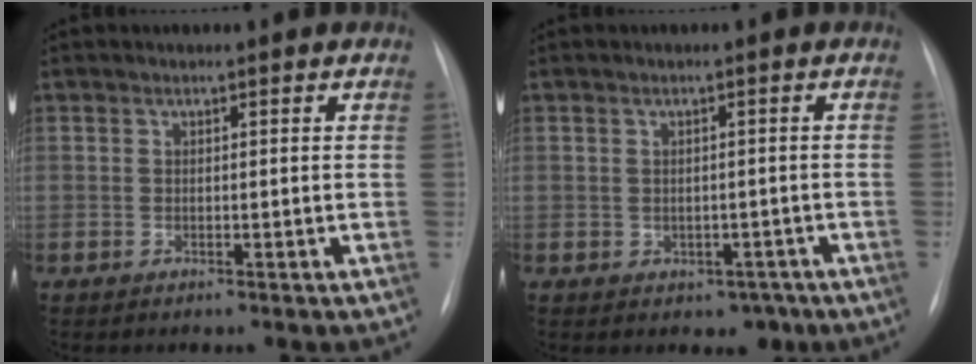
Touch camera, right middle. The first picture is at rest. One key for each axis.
{"total": 2.8, "fx": -1.3, "fy": 2.3, "fz": 1.1, "tx": -0.006, "ty": 0.008, "tz": -0.008}